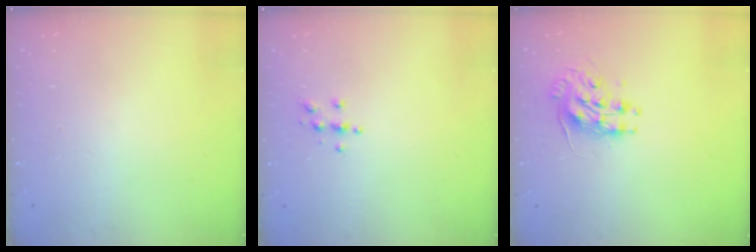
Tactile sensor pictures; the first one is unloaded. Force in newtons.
{"total": 3.6, "press": 3.6, "slide": 0.4}
{"total": 9.7, "press": 9.7, "slide": 0.8}